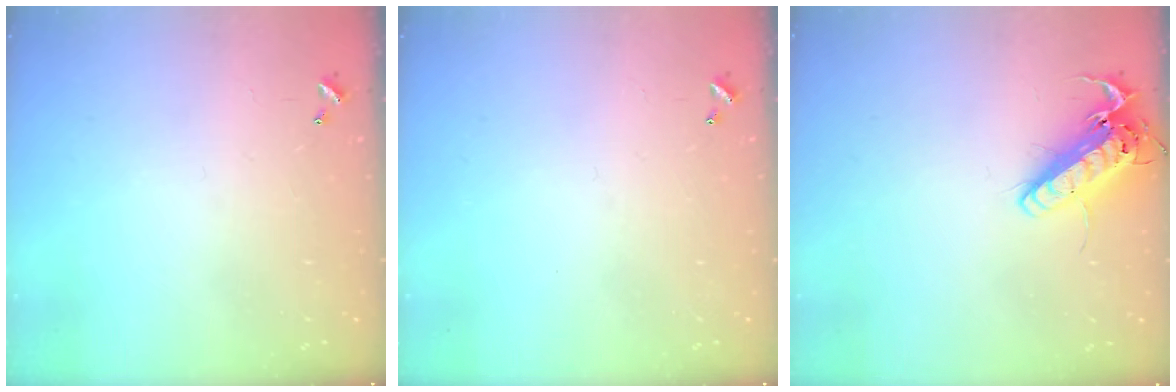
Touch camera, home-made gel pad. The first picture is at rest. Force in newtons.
{"total": 0.0}
{"total": 15.8, "press": 15.6, "slide": 2.7}